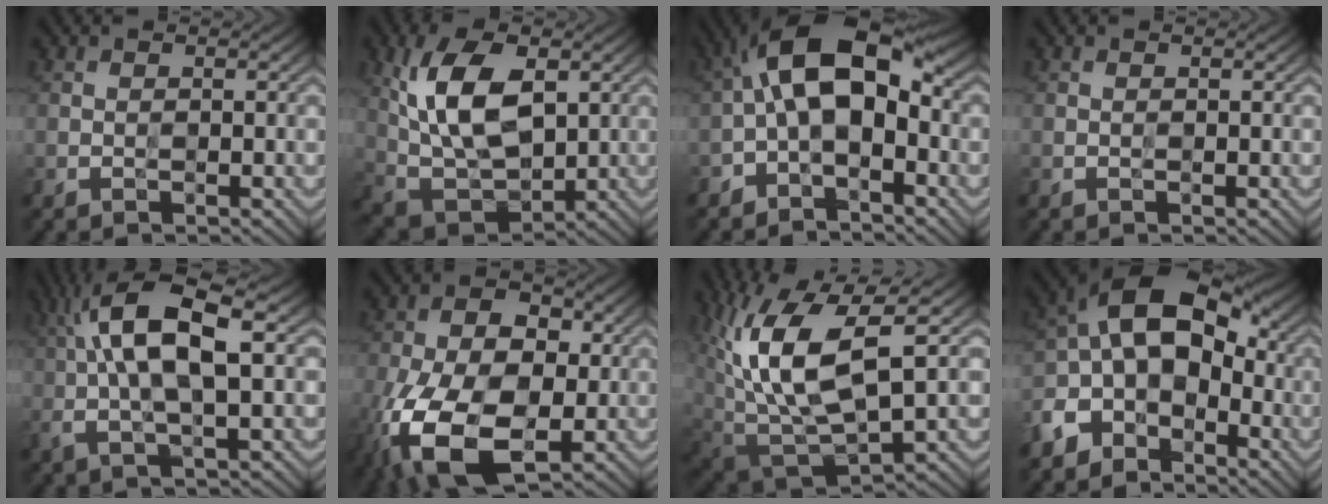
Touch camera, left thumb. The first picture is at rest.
{"total": 12.1, "force": [3.4, 6.7, 9.5], "torque": [-0.198, 0.005, 0.065]}
{"total": 11.7, "force": [-0.4, 6.2, 9.9], "torque": [-0.170, 0.034, -0.022]}
{"total": 0.0}
{"total": 12.3, "force": [2.8, 4.3, 11.2], "torque": [-0.238, 0.012, 0.051]}
{"total": 16.4, "force": [-5.1, 9.5, 12.4], "torque": [-0.277, -0.028, -0.098]}
{"total": 15.1, "force": [3.8, 7.3, 12.6], "torque": [-0.276, -0.004, 0.080]}
{"total": 12.4, "force": [-3.8, 8.2, 8.4], "torque": [-0.164, 0.012, -0.096]}